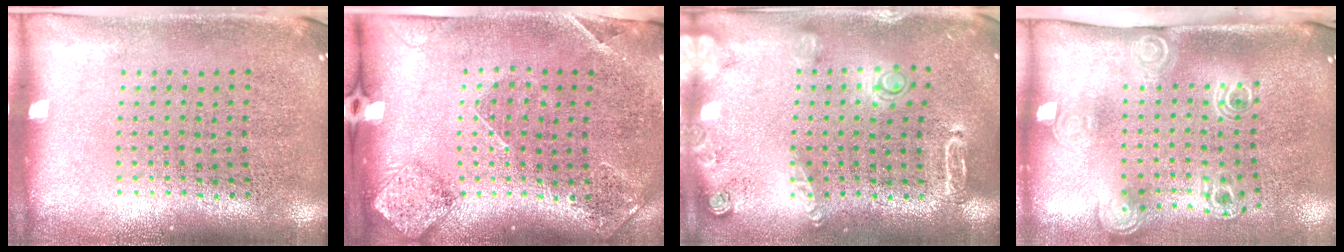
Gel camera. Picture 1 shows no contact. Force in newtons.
{"total": 1.5, "press": 1.4, "slide": 0.6}
{"total": 1.8, "press": 1.8, "slide": 0.1}
{"total": 2.1, "press": 1.5, "slide": 1.5}